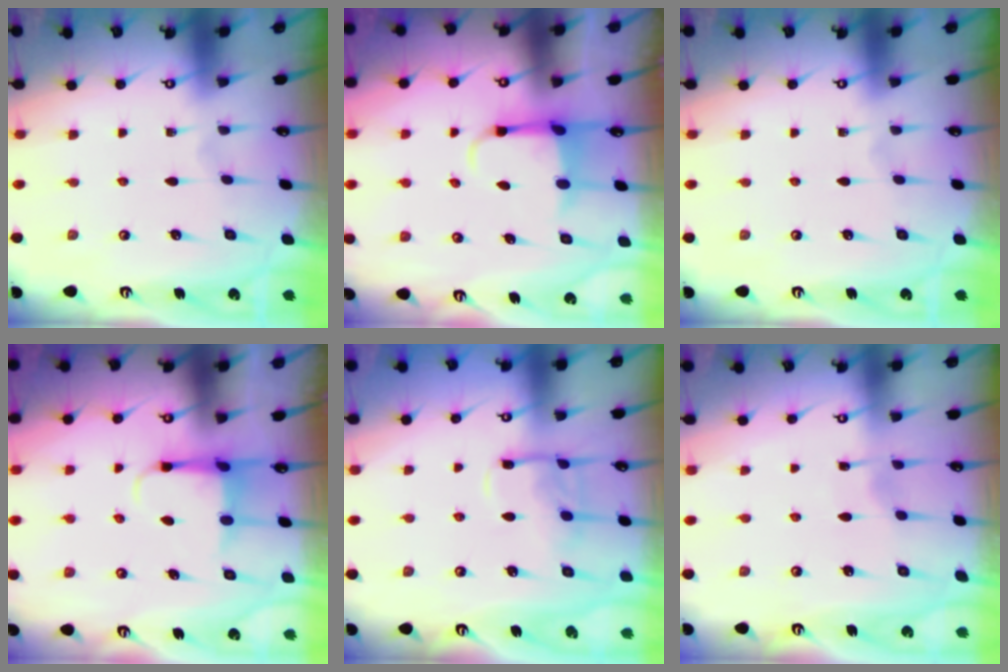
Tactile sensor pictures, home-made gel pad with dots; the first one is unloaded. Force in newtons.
{"total": 3.9, "press": 3.8, "slide": 0.9}
{"total": 0.0}
{"total": 3.9, "press": 3.8, "slide": 0.6}
{"total": 10.7, "press": 10.6, "slide": 1.2}
{"total": 4.2, "press": 4.1, "slide": 0.4}